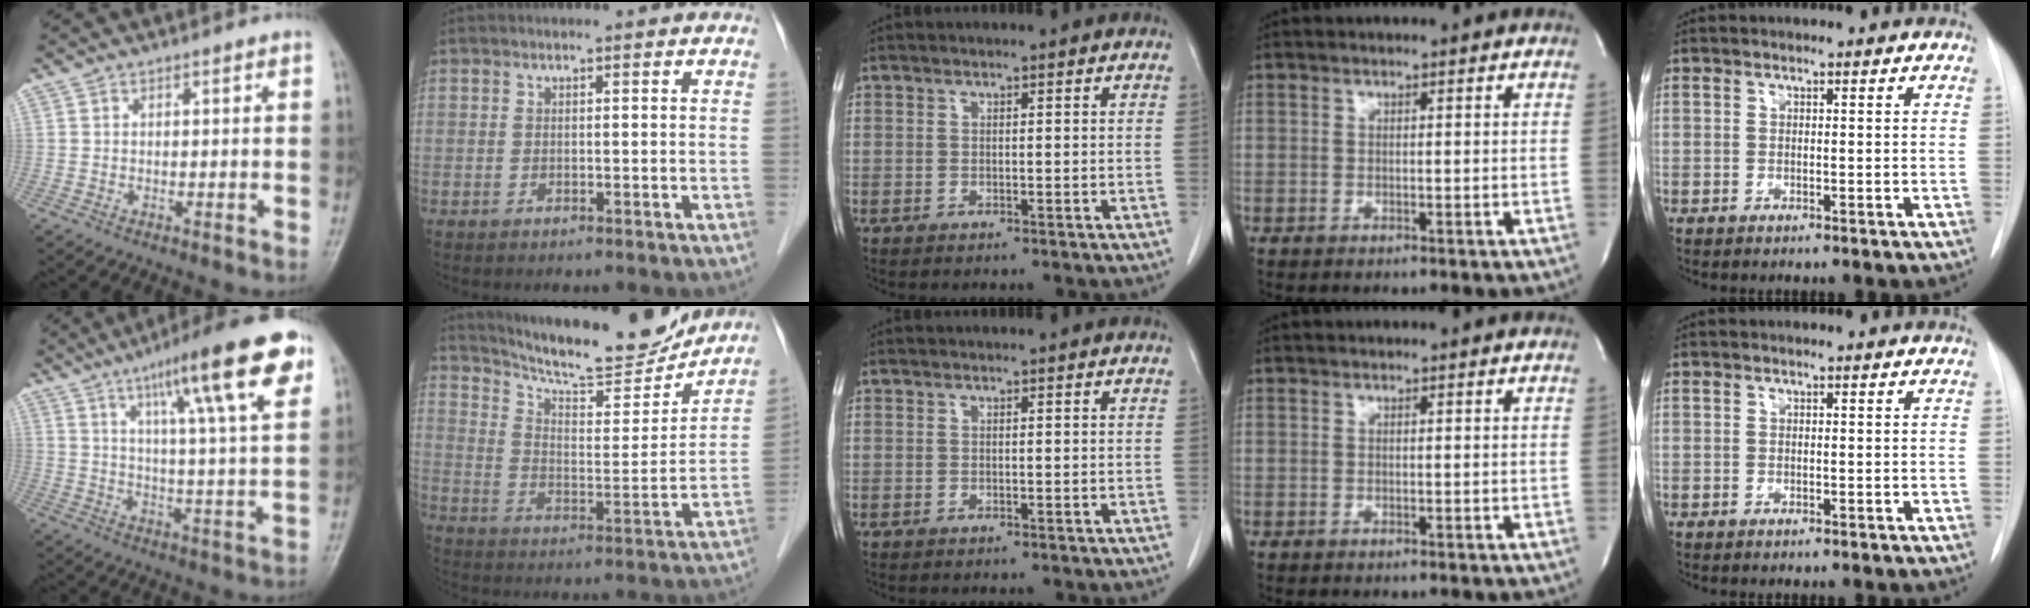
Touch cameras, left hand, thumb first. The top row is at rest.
{"thumb": {"total": 19.9, "force": [10.2, 3.2, 16.8], "torque": [-0.231, -0.021, 0.150]}, "index": {"total": 18.3, "force": [17.0, 2.2, 6.5], "torque": [-0.114, -0.020, 0.251]}}